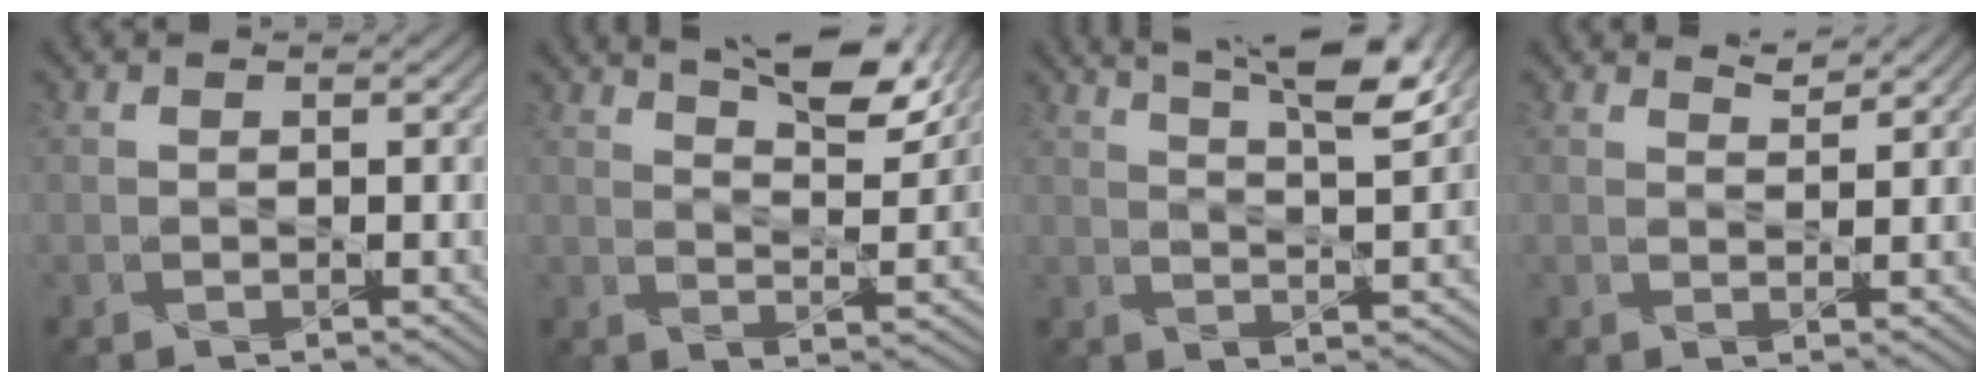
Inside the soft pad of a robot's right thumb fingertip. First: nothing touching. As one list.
[{"total": 10.1, "force": [7.2, 2.8, 6.5], "torque": [-0.093, -0.006, 0.111]}, {"total": 10.4, "force": [7.1, 2.0, 7.3], "torque": [-0.095, 0.003, 0.104]}, {"total": 1.8, "force": [1.8, 0.1, 0.0], "torque": [-0.005, -0.005, 0.034]}]